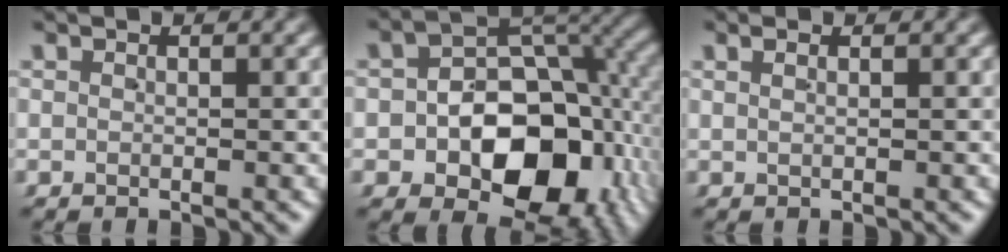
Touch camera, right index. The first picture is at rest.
{"total": 12.9, "force": [-2.8, 8.6, 9.1], "torque": [-0.138, -0.034, -0.030]}
{"total": 1.0, "force": [0.6, -0.1, 0.8], "torque": [-0.009, 0.006, 0.011]}